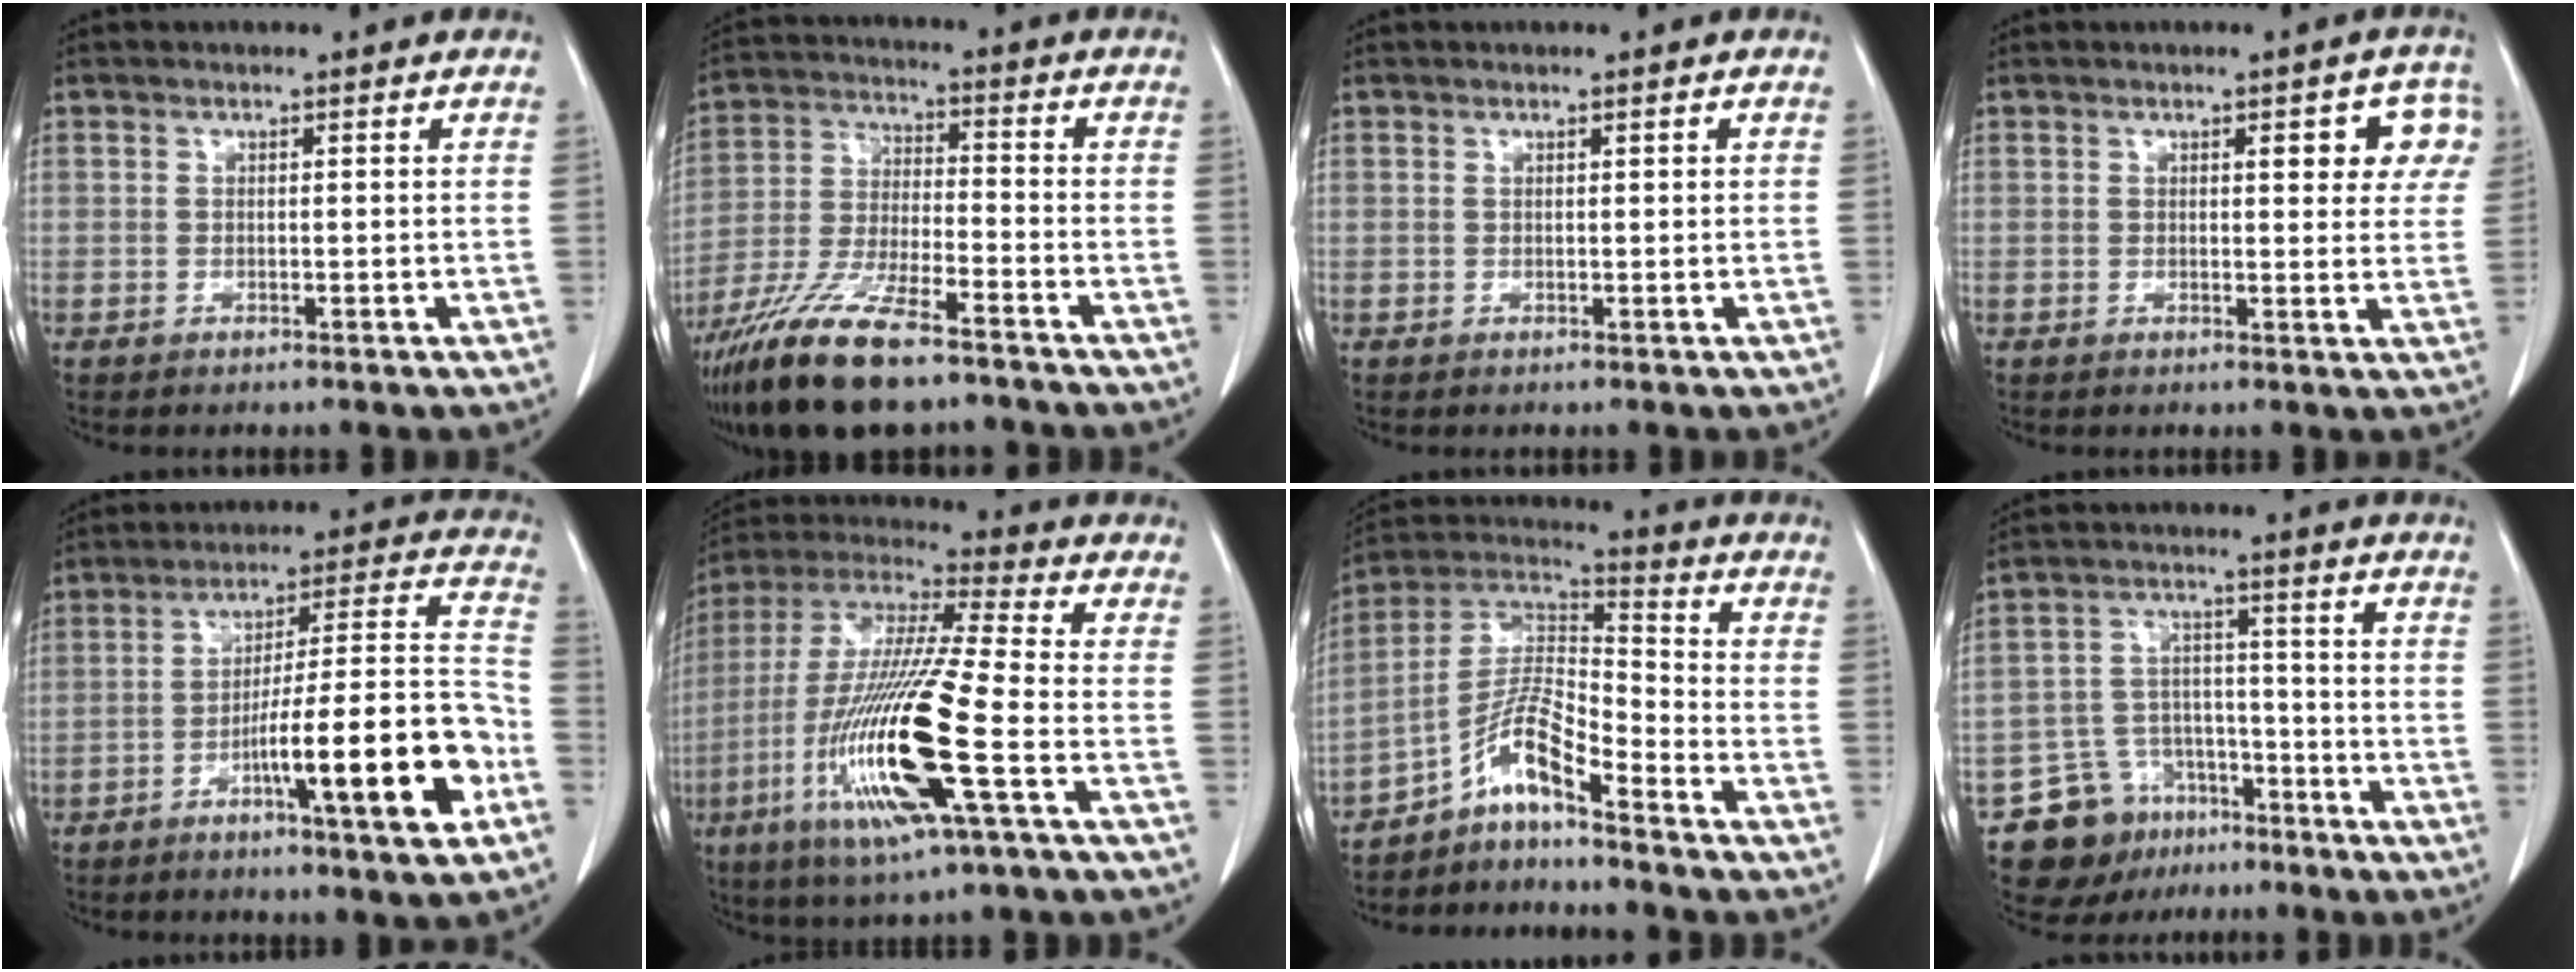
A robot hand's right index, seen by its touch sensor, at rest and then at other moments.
{"total": 15.3, "force": [-11.1, 3.0, 10.0], "torque": [-0.213, -0.035, -0.205]}
{"total": 0.5, "force": [0.3, 0.0, 0.5], "torque": [-0.009, 0.001, 0.005]}
{"total": 6.7, "force": [2.6, 2.4, 5.7], "torque": [-0.052, 0.012, 0.025]}
{"total": 17.3, "force": [-7.1, 1.0, 15.7], "torque": [-0.234, 0.011, -0.106]}
{"total": 20.3, "force": [-6.4, 1.1, 19.2], "torque": [-0.420, -0.029, -0.123]}
{"total": 8.6, "force": [-5.9, 1.0, 6.2], "torque": [-0.129, 0.021, -0.114]}
{"total": 10.1, "force": [-6.7, 7.1, 2.6], "torque": [-0.048, 0.031, -0.104]}